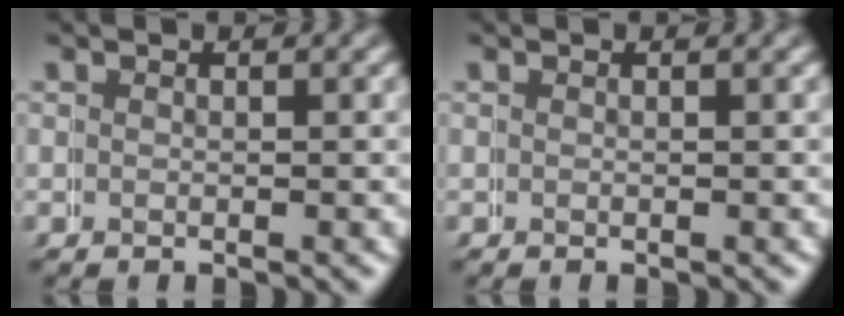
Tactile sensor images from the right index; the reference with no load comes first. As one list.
[{"total": 0.0}]